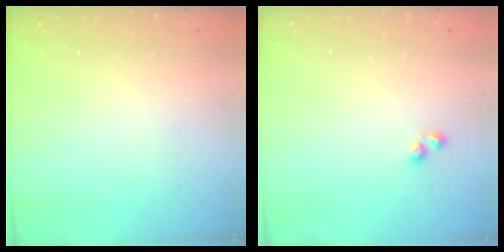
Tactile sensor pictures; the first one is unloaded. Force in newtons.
{"total": 3.8, "press": 3.6, "slide": 1.2}